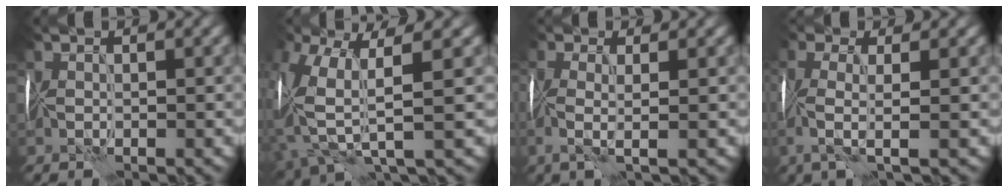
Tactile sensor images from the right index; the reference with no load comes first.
{"total": 9.0, "force": [0.1, 4.0, 8.0], "torque": [-0.206, -0.020, 0.006]}
{"total": 2.5, "force": [-0.4, 0.3, 2.4], "torque": [-0.058, -0.004, -0.011]}
{"total": 3.6, "force": [-0.5, 0.7, 3.5], "torque": [-0.083, -0.003, -0.017]}